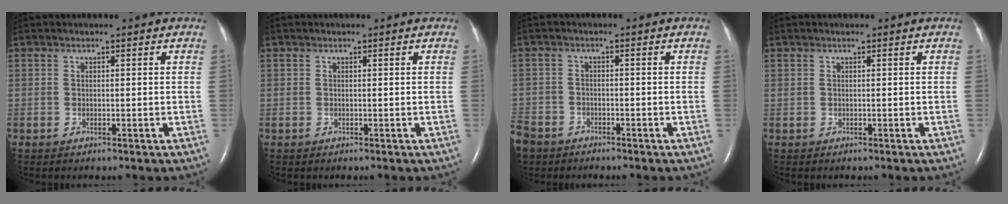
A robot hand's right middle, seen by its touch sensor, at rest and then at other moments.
{"total": 0.0}
{"total": 7.4, "force": [-5.4, 4.8, 1.9], "torque": [-0.065, -0.011, -0.103]}
{"total": 0.0}